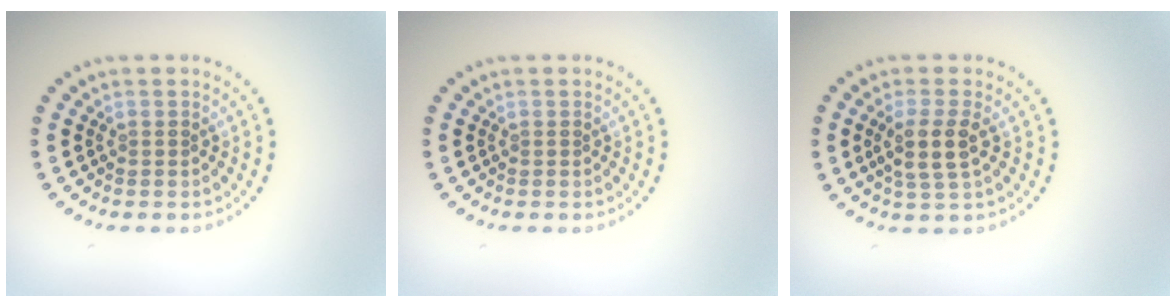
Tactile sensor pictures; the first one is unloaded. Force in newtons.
{"total": 0.0}
{"total": 2.9, "press": 2.6, "slide": 1.4}